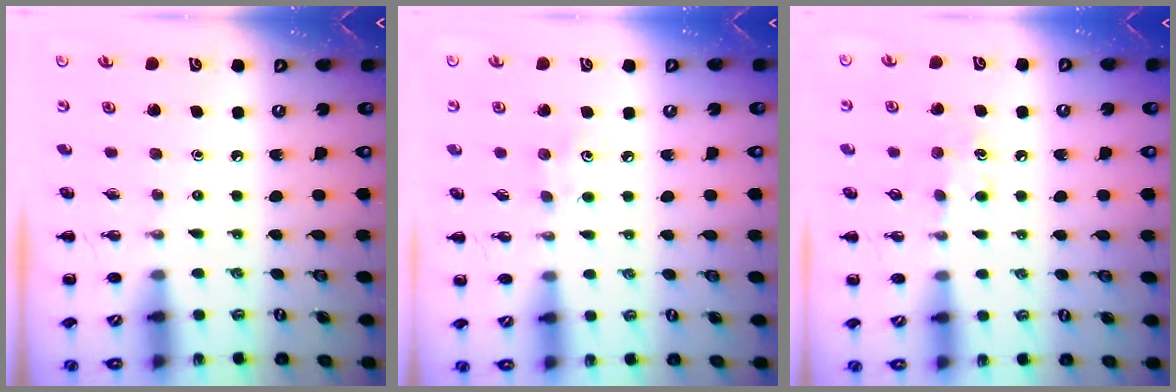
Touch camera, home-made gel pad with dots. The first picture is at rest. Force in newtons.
{"total": 3.4, "press": 3.3, "slide": 0.8}
{"total": 6.9, "press": 6.6, "slide": 2.0}